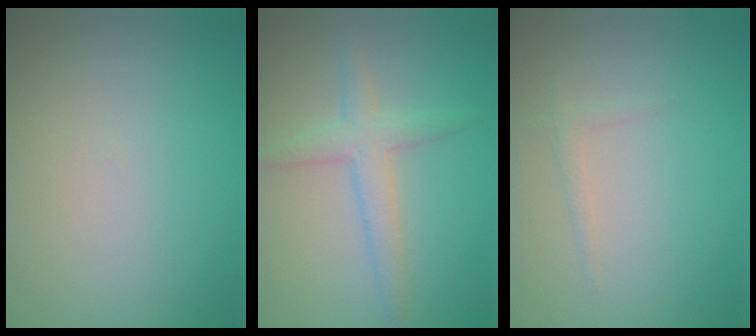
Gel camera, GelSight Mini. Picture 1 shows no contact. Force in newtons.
{"total": 2.8, "press": 2.7, "slide": 0.2}
{"total": 0.8, "press": 0.8, "slide": 0.1}